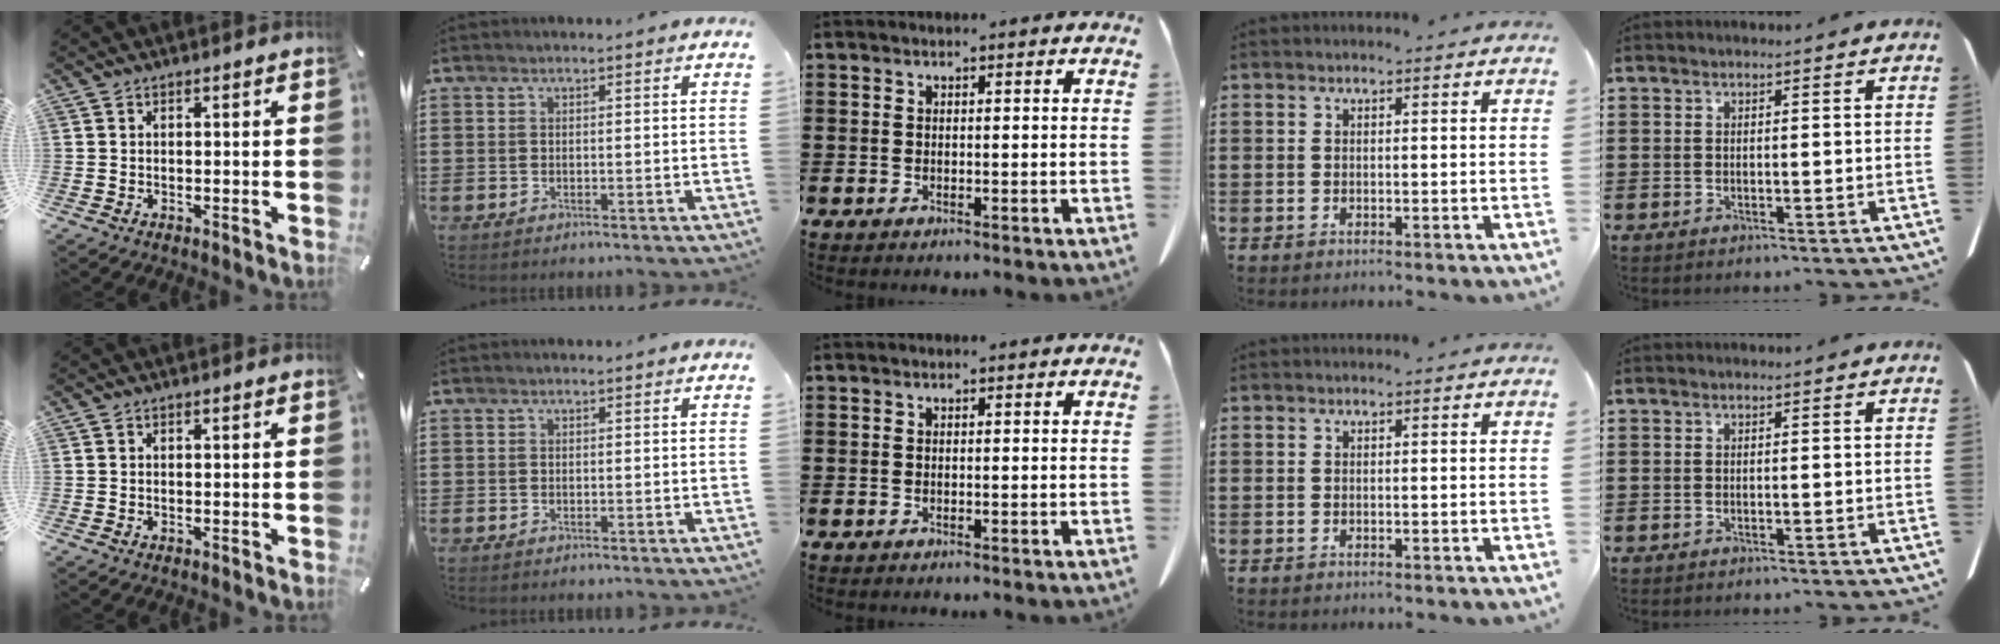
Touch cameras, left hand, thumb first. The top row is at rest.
{}